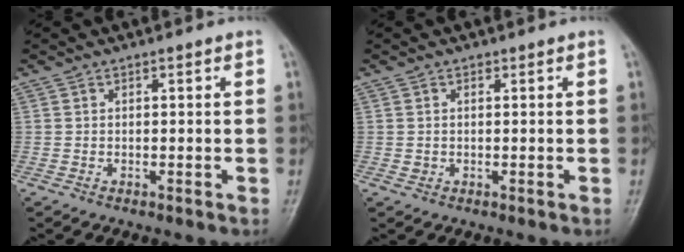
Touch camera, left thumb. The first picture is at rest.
{"total": 1.0, "force": [0.2, 1.0, 0.3], "torque": [0.000, 0.000, 0.003]}